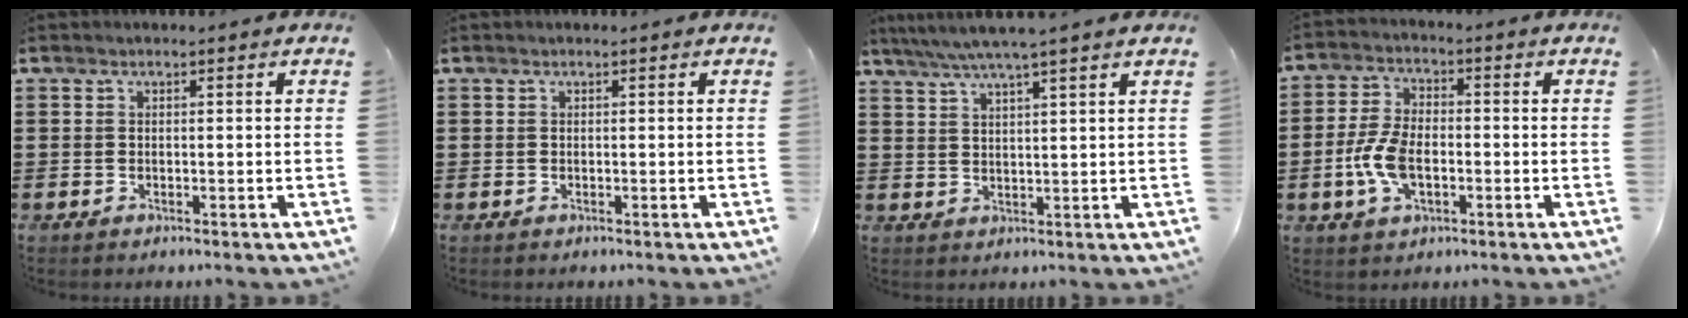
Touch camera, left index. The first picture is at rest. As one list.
[{"total": 0.0}, {"total": 4.3, "force": [3.4, -0.4, 2.6], "torque": [-0.059, -0.010, 0.059]}, {"total": 7.4, "force": [-1.7, 4.1, 6.0], "torque": [-0.151, -0.004, -0.040]}]